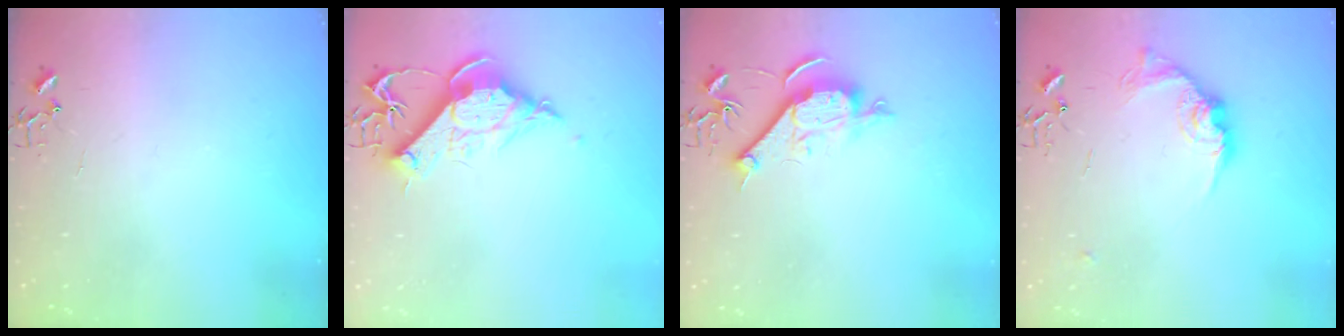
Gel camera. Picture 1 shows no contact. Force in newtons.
{"total": 13.2, "press": 13.1, "slide": 1.6}
{"total": 10.4, "press": 10.4, "slide": 0.9}
{"total": 13.4, "press": 13.3, "slide": 0.8}